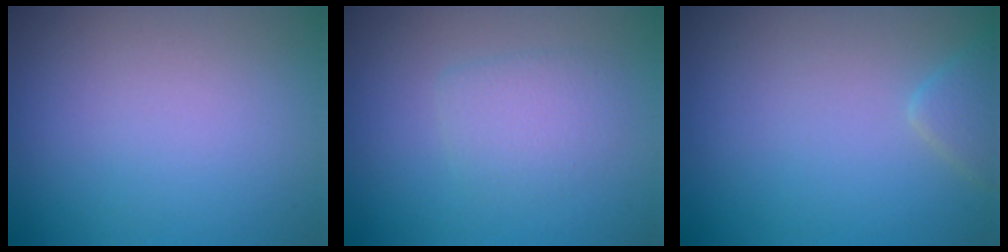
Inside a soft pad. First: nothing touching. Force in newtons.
{"total": 2.1, "press": 2.1, "slide": 0.1}
{"total": 1.5, "press": 1.5, "slide": 0.2}